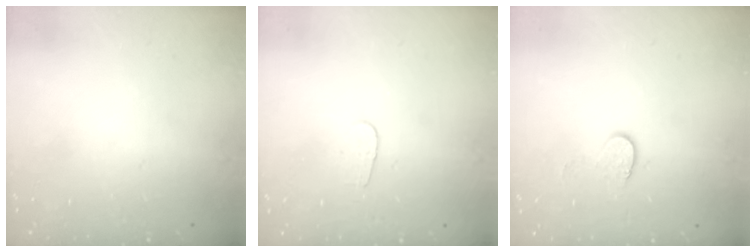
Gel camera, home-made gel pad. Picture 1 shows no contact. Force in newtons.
{"total": 3.7, "press": 3.6, "slide": 0.4}
{"total": 6.2, "press": 6.2, "slide": 0.6}